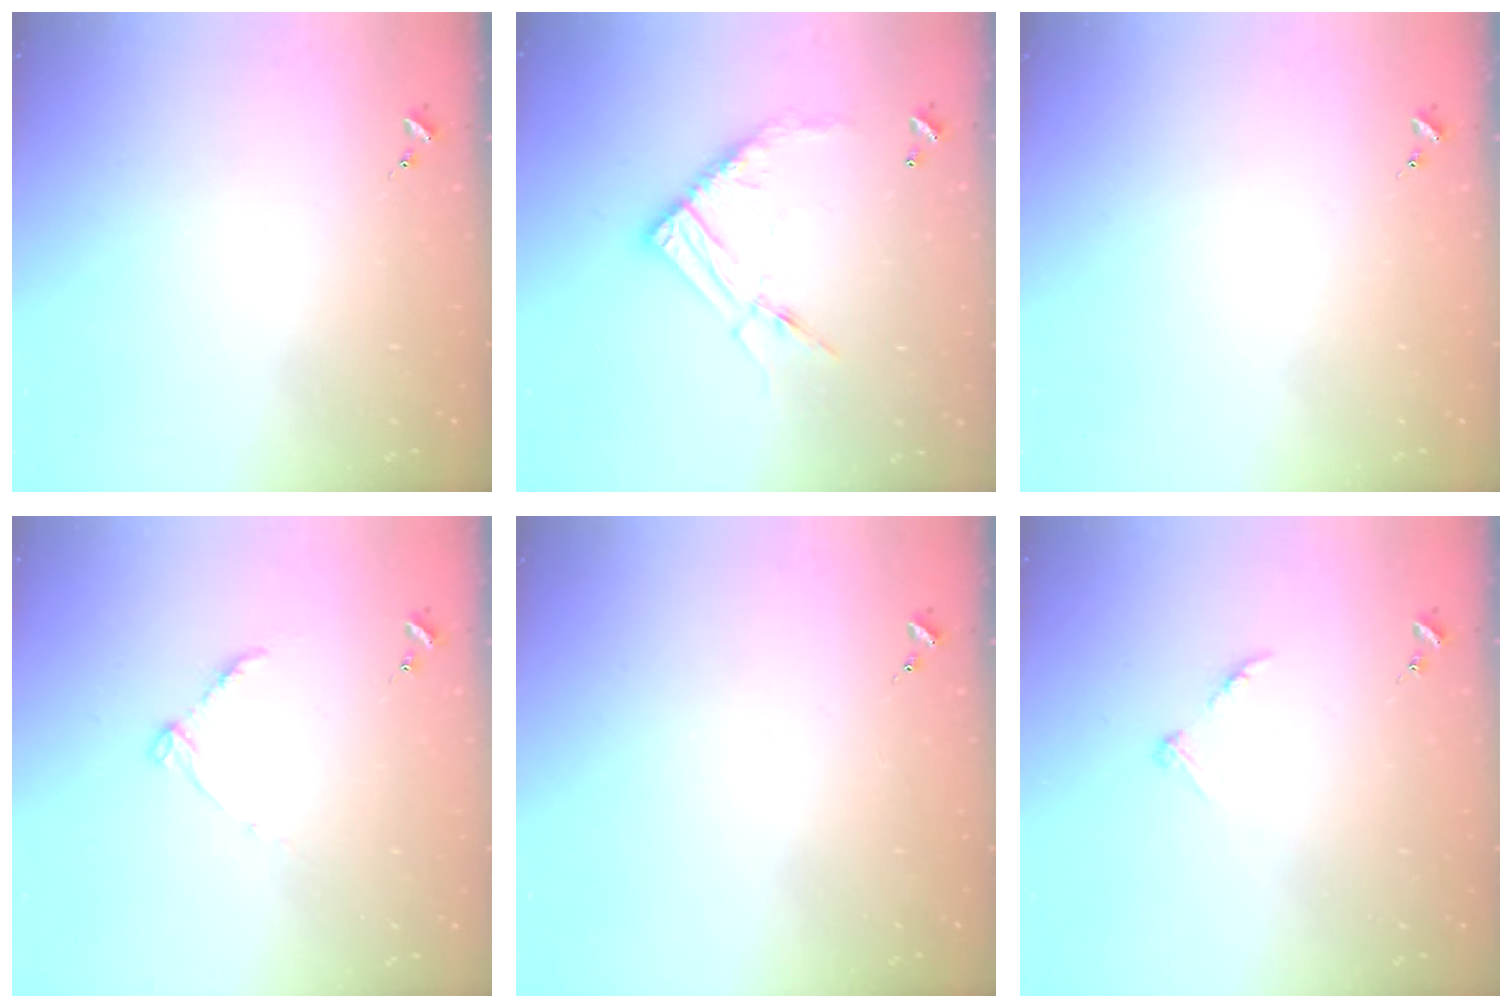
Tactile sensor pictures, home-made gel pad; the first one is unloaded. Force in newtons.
{"total": 14.1, "press": 14.0, "slide": 1.4}
{"total": 0.0}
{"total": 5.6, "press": 5.5, "slide": 0.7}
{"total": 0.0}
{"total": 5.2, "press": 5.2, "slide": 0.6}